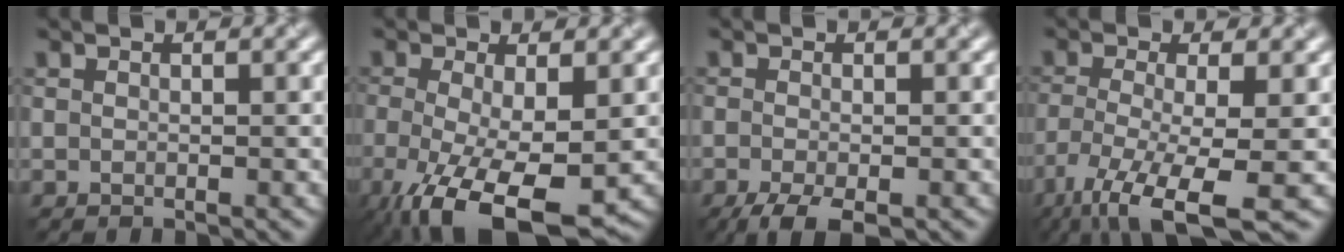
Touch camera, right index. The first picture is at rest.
{"total": 8.5, "force": [-3.5, 2.9, 7.2], "torque": [-0.141, -0.024, -0.054]}
{"total": 3.7, "force": [-2.4, 1.0, 2.6], "torque": [-0.047, -0.007, -0.045]}
{"total": 8.8, "force": [-5.1, 2.1, 6.8], "torque": [-0.129, -0.022, -0.096]}